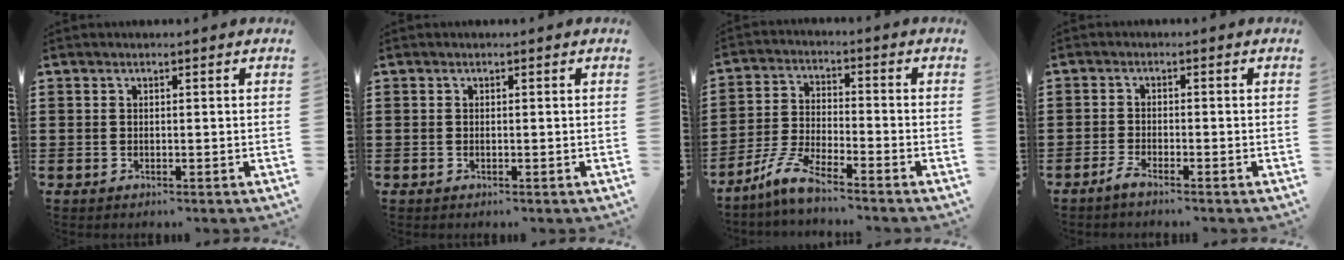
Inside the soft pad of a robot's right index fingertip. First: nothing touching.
{"total": 0.0}
{"total": 6.5, "force": [-5.4, 0.4, 3.6], "torque": [-0.100, -0.015, -0.113]}
{"total": 1.8, "force": [-1.6, 0.0, 0.8], "torque": [-0.029, -0.005, -0.035]}